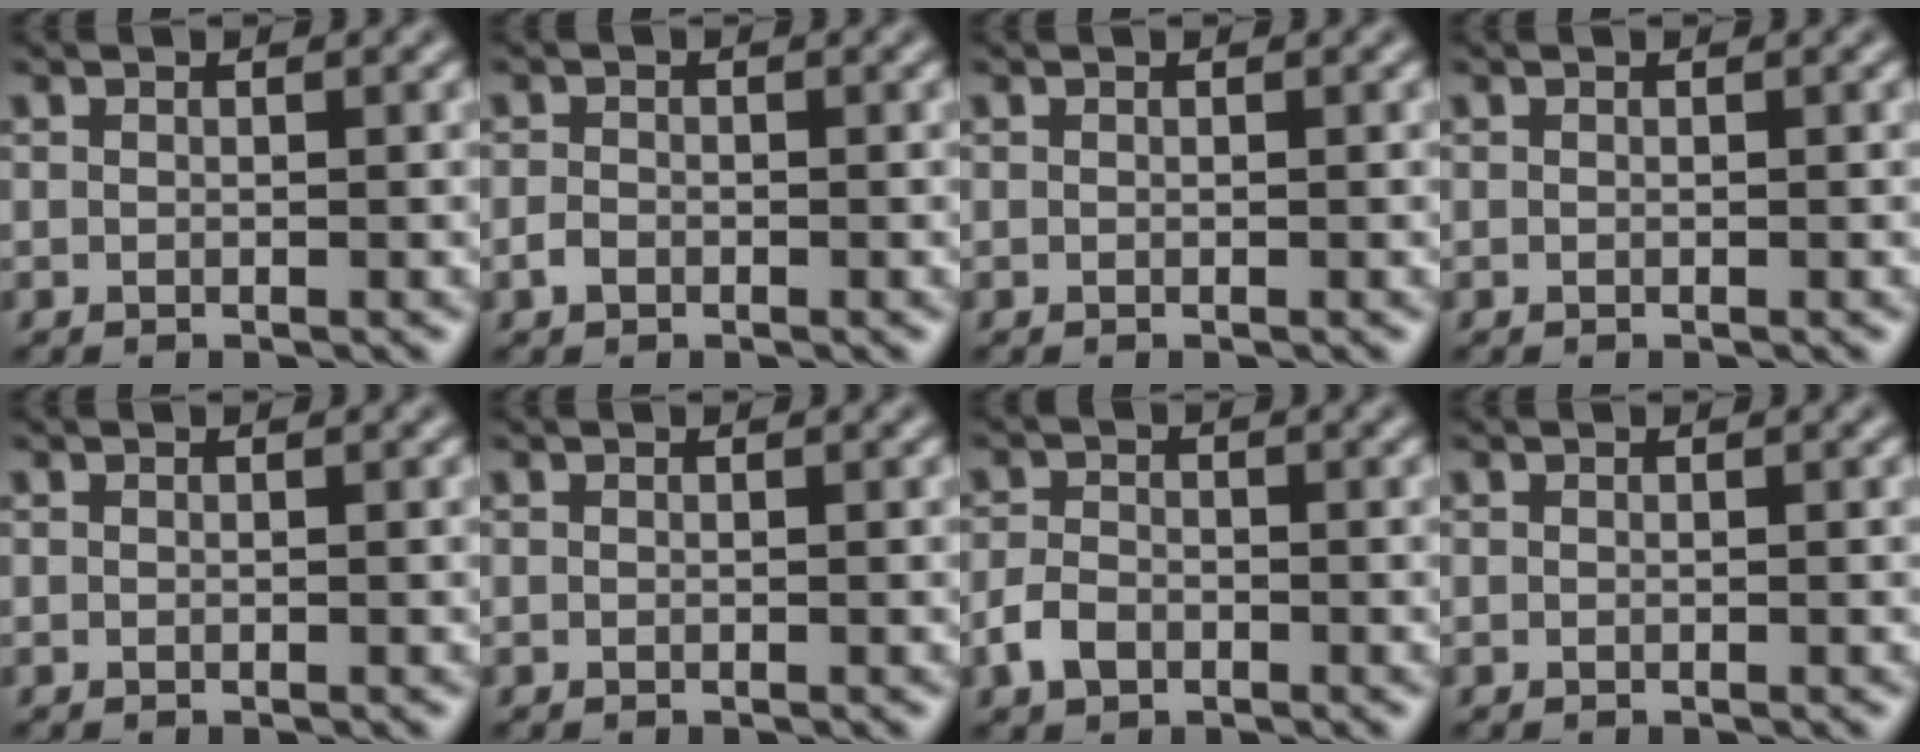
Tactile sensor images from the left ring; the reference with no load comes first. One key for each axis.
{"total": 1.1, "fx": -0.6, "fy": 0.8, "fz": 0.5, "tx": -0.008, "ty": -0.001, "tz": -0.014}
{"total": 0.0}
{"total": 0.0}
{"total": 0.0}
{"total": 0.0}
{"total": 2.5, "fx": -1.3, "fy": 1.7, "fz": 1.3, "tx": -0.022, "ty": 0.001, "tz": -0.032}
{"total": 0.0}